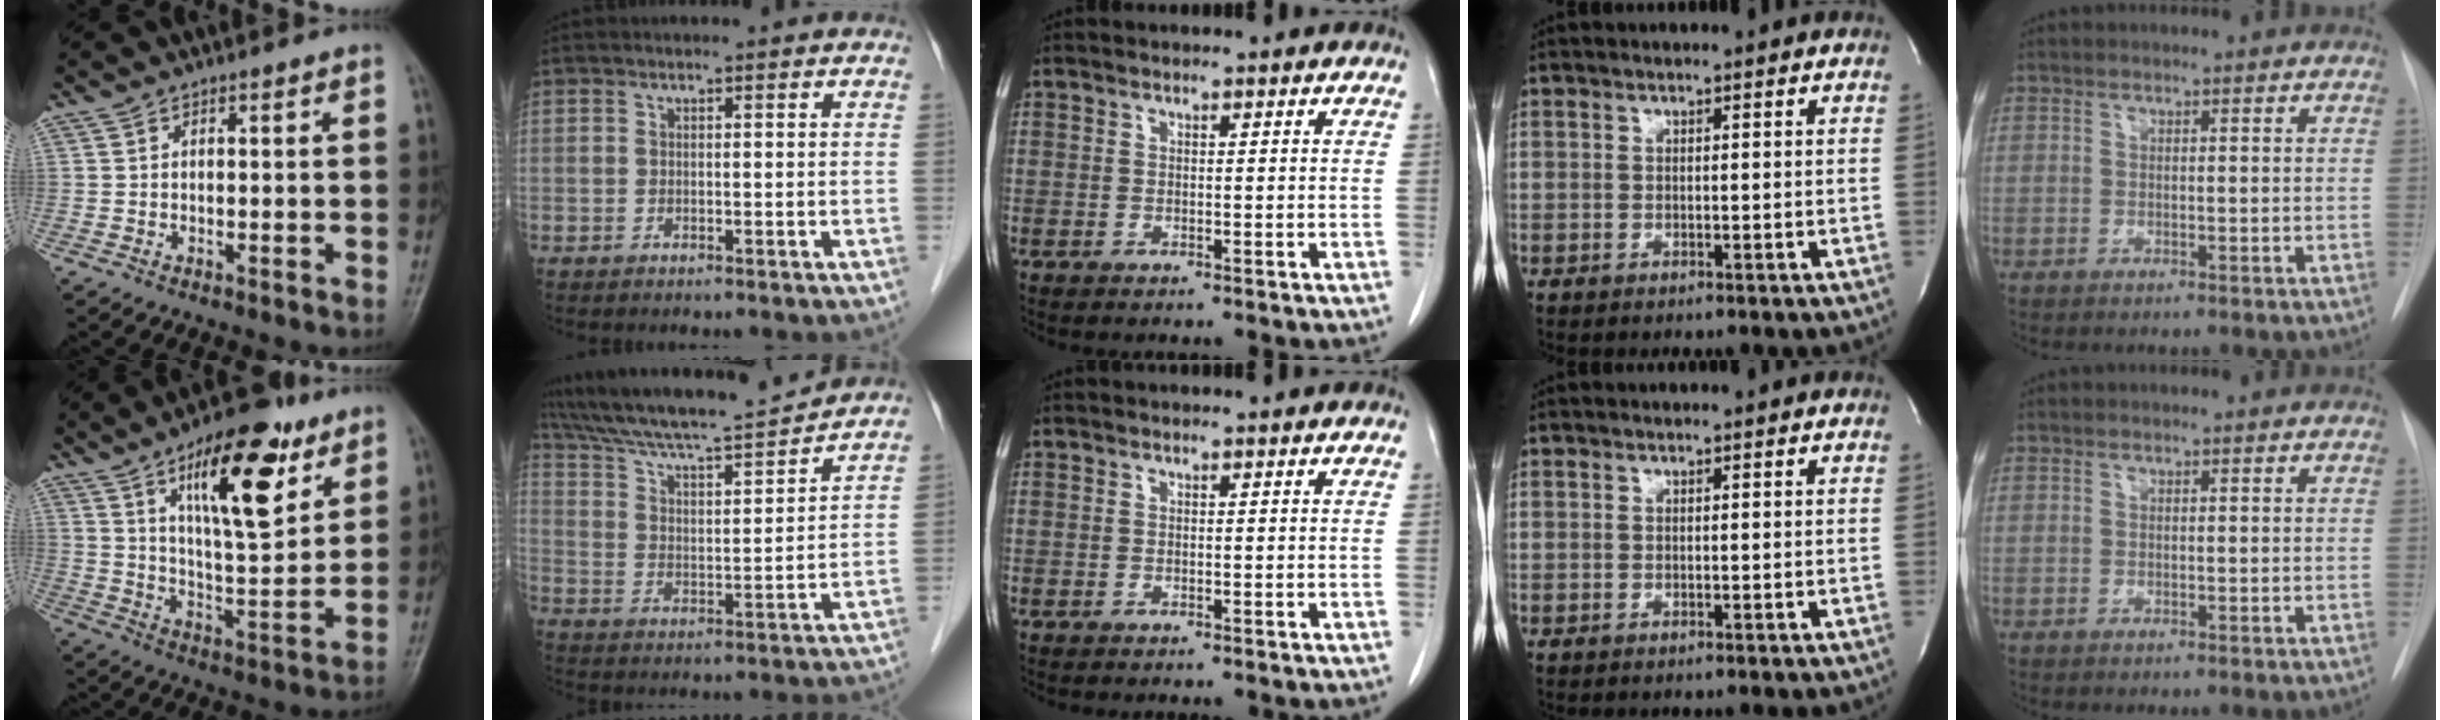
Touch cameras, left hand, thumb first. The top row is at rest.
{"thumb": {"total": 17.9, "force": [9.3, 6.4, 14.0], "torque": [-0.186, -0.045, 0.150]}, "index": {"total": 16.2, "force": [15.0, 0.2, 6.0], "torque": [-0.113, 0.004, 0.248]}}